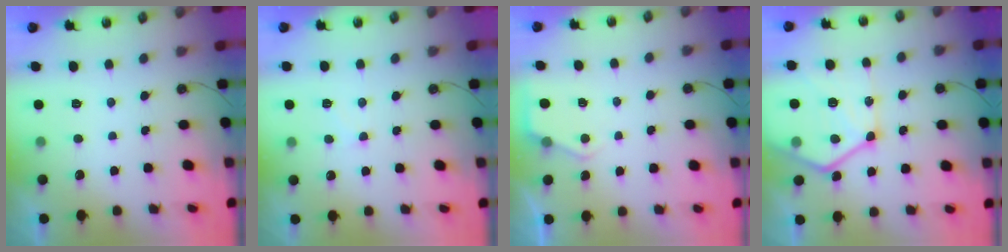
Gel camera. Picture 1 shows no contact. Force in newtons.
{"total": 6.3, "press": 6.3, "slide": 0.6}
{"total": 3.1, "press": 3.1, "slide": 0.5}
{"total": 18.3, "press": 18.3, "slide": 1.6}